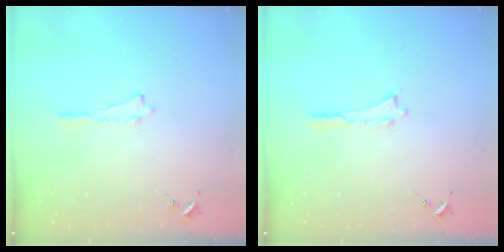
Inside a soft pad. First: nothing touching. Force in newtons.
{"total": 0.0}